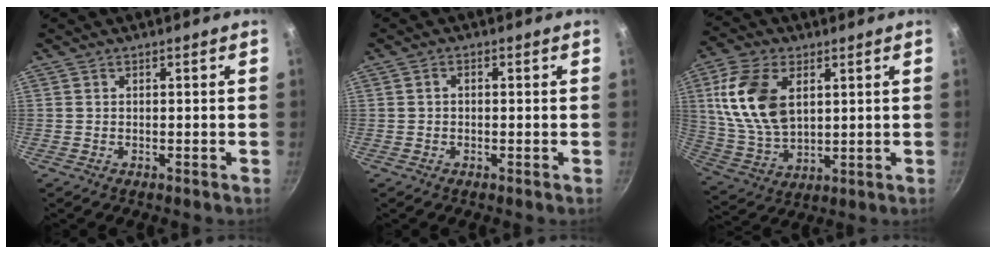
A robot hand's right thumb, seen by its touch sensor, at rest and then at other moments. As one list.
[{"total": 0.9, "force": [0.0, 0.6, 0.7], "torque": [-0.017, 0.007, -0.002]}, {"total": 15.7, "force": [4.3, 9.5, 11.8], "torque": [-0.213, -0.011, 0.093]}]